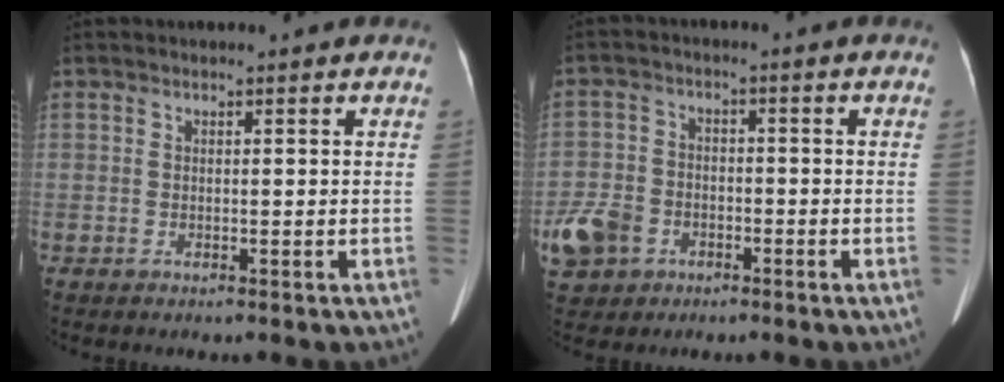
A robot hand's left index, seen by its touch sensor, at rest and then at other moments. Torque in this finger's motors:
{"motor_torque": [0.05, 0.15, 0.24, 0.02]}